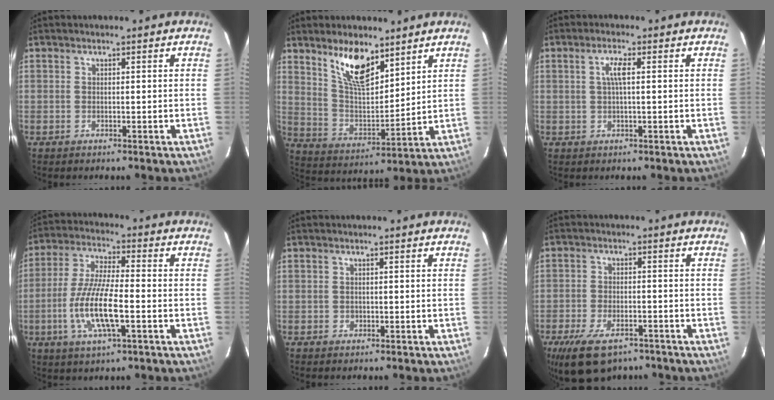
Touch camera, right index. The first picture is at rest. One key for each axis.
{"total": 11.9, "fx": 8.1, "fy": 4.5, "fz": 7.5, "tx": -0.134, "ty": -0.003, "tz": 0.160}
{"total": 2.9, "fx": 0.5, "fy": 0.3, "fz": 2.8, "tx": -0.057, "ty": 0.004, "tz": 0.009}
{"total": 12.7, "fx": -3.6, "fy": 2.9, "fz": 11.8, "tx": -0.242, "ty": -0.007, "tz": -0.071}
{"total": 0.7, "fx": -0.2, "fy": 0.7, "fz": 0.1, "tx": 0.002, "ty": 0.000, "tz": -0.001}
{"total": 12.6, "fx": -8.5, "fy": 6.1, "fz": 7.1, "tx": -0.163, "ty": -0.023, "tz": -0.141}